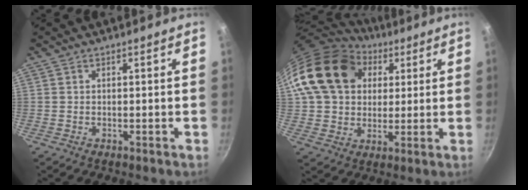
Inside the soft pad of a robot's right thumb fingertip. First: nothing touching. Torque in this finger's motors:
{"motor_torque": [0.85, 4.16, 0.86, -0.70, 0.21]}